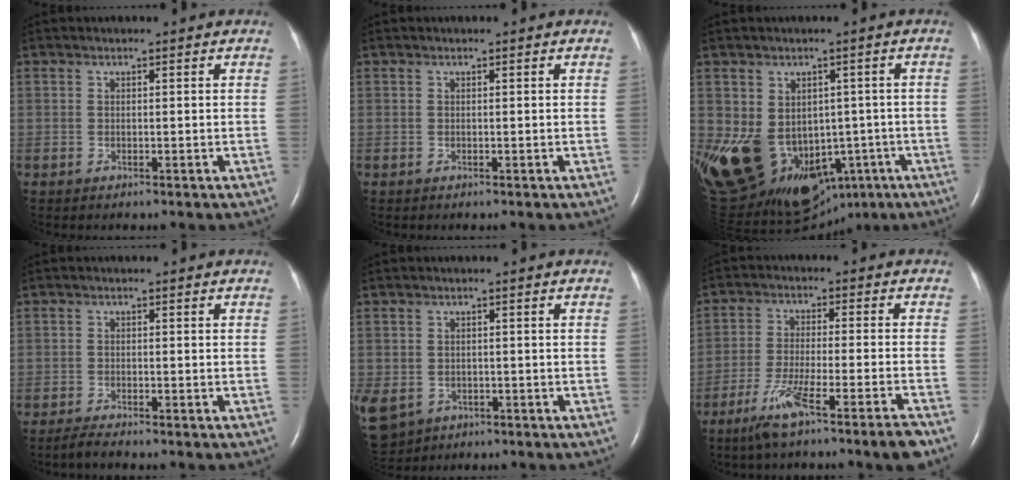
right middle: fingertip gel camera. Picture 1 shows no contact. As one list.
[{"total": 0.0}, {"total": 27.4, "force": [-11.1, 19.5, 15.9], "torque": [-0.352, -0.022, -0.132]}, {"total": 1.7, "force": [-1.6, -0.1, 0.7], "torque": [-0.028, -0.008, -0.033]}, {"total": 17.9, "force": [-7.3, 14.3, 7.9], "torque": [-0.265, -0.023, -0.094]}, {"total": 9.8, "force": [-6.6, -1.0, 7.2], "torque": [-0.125, -0.026, -0.115]}]